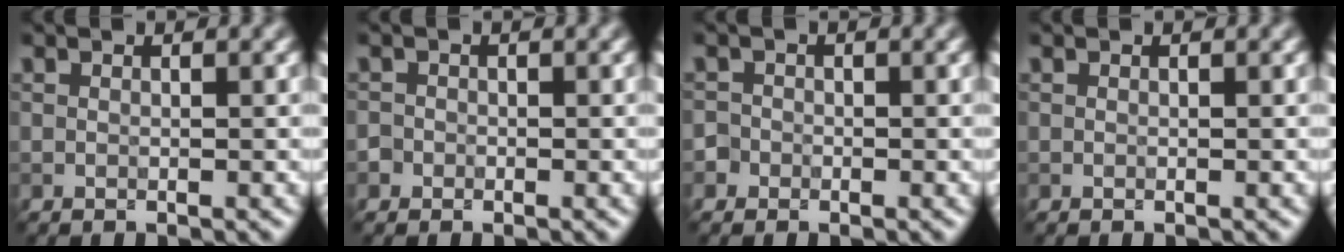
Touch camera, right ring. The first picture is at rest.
{"total": 0.8, "force": [-0.4, 0.7, 0.0], "torque": [0.007, -0.001, -0.008]}
{"total": 1.3, "force": [-0.6, 1.2, 0.1], "torque": [0.009, 0.005, -0.013]}
{"total": 0.0}